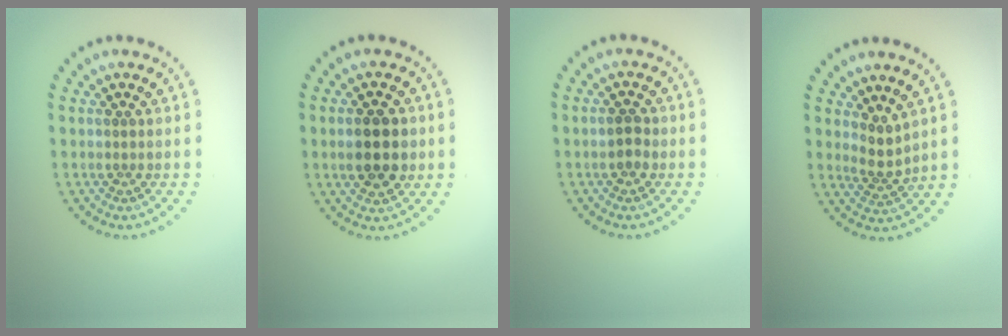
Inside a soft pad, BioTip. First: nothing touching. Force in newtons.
{"total": 4.4, "press": 4.4, "slide": 0.2}
{"total": 1.5, "press": 1.5, "slide": 0.1}
{"total": 2.2, "press": 1.6, "slide": 1.5}